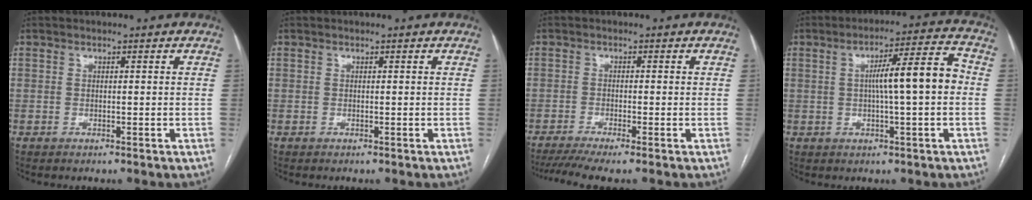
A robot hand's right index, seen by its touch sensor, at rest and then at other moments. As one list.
[{"total": 0.0}, {"total": 6.0, "force": [-4.6, -0.2, 3.8], "torque": [-0.063, -0.010, -0.076]}, {"total": 9.6, "force": [0.1, 0.6, 9.6], "torque": [-0.148, 0.024, -0.002]}]